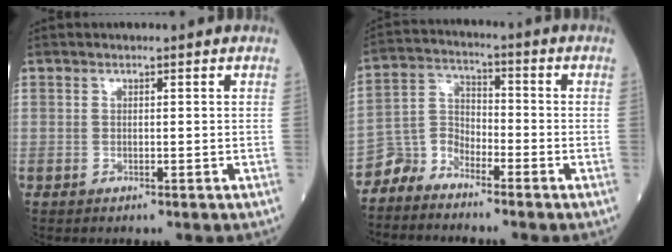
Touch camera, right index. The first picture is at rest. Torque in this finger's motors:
{"motor_torque": [-0.07, 0.03, -0.03, -0.02]}